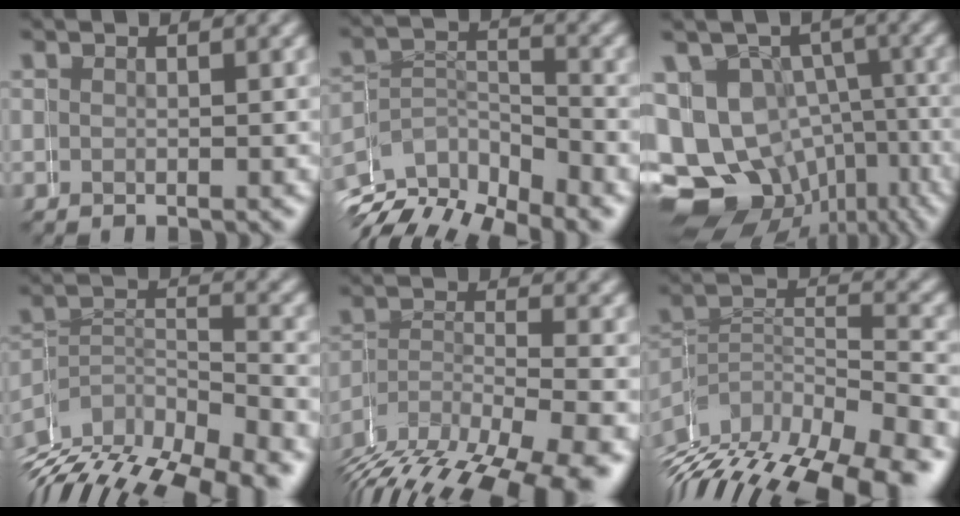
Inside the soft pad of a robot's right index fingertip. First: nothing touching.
{"total": 8.2, "force": [-4.9, 6.0, 2.9], "torque": [-0.049, -0.018, -0.081]}
{"total": 17.1, "force": [-5.3, 15.1, 6.1], "torque": [-0.115, -0.076, -0.073]}
{"total": 9.5, "force": [-6.3, 5.5, 4.5], "torque": [-0.066, -0.017, -0.094]}
{"total": 9.4, "force": [-5.2, 5.4, 5.7], "torque": [-0.111, -0.035, -0.068]}
{"total": 9.8, "force": [-7.0, 5.0, 4.6], "torque": [-0.077, -0.019, -0.101]}